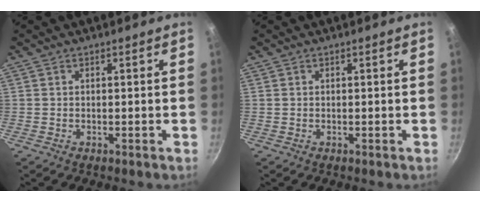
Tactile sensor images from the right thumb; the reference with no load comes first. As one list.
[{"total": 0.0}]